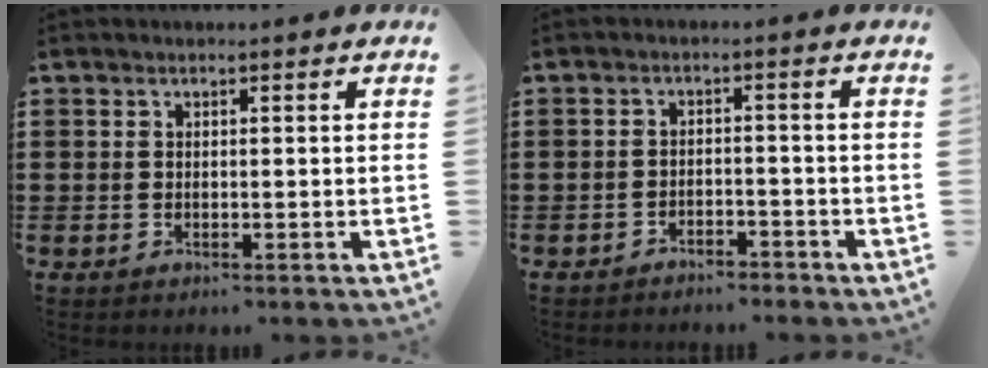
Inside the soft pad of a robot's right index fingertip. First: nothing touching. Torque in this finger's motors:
{"motor_torque": [-1.02, 1.12, -0.14, -0.03]}